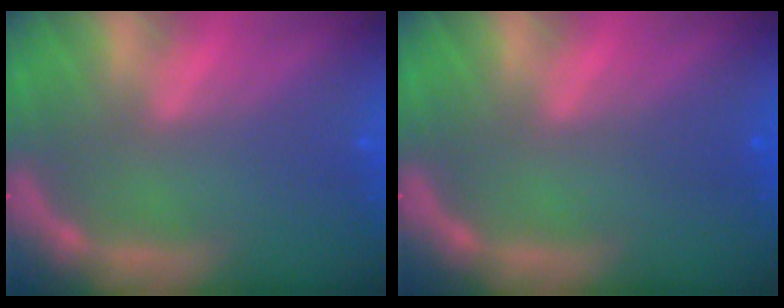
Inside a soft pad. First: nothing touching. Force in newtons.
{"total": 1.0}